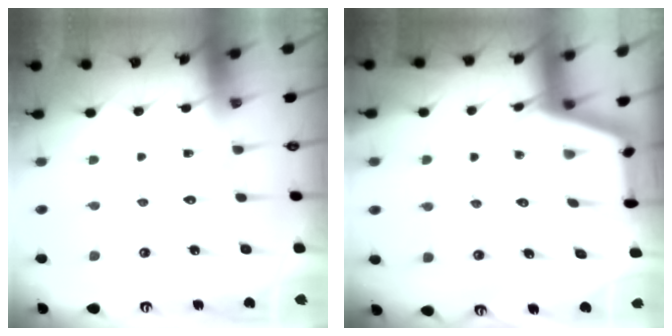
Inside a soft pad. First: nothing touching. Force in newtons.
{"total": 2.7, "press": 2.7, "slide": 0.3}